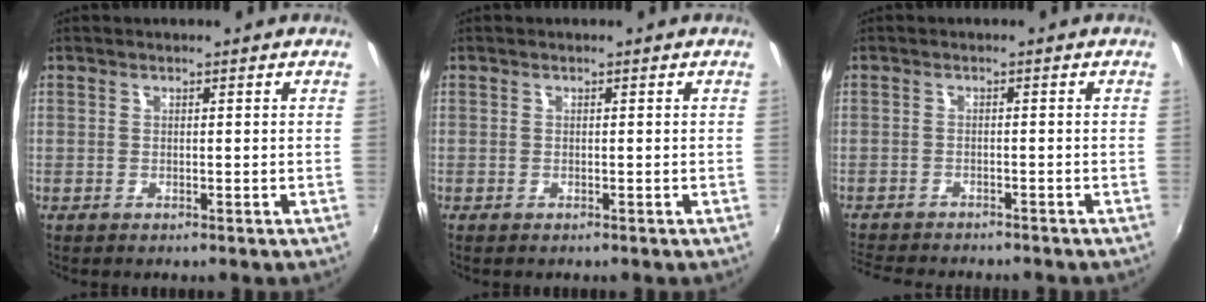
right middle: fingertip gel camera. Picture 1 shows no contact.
{"total": 0.0}
{"total": 8.1, "force": [-7.5, 1.6, 2.7], "torque": [-0.076, -0.019, -0.120]}